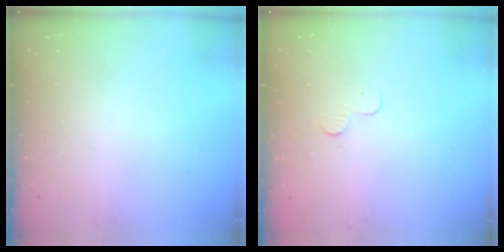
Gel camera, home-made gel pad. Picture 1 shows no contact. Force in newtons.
{"total": 2.3, "press": 2.3, "slide": 0.2}